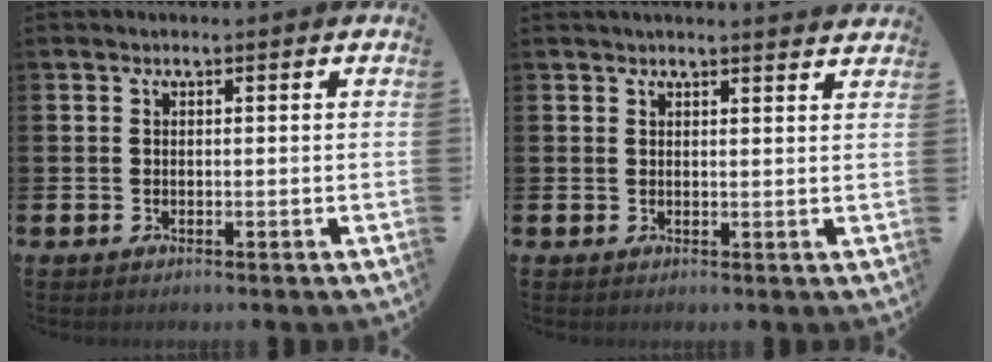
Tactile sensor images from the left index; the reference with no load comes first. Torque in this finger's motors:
{"motor_torque": [0.96, -1.18, 0.23, 0.01]}